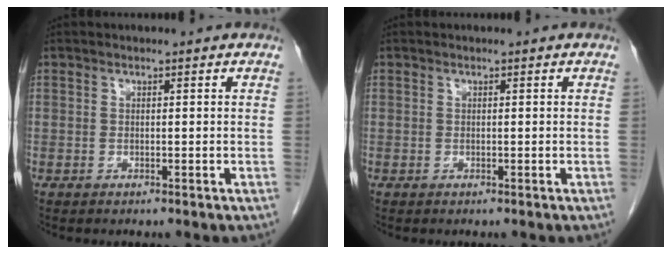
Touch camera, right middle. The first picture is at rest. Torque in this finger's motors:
{"motor_torque": [0.16, -0.02, -0.03, -0.01]}